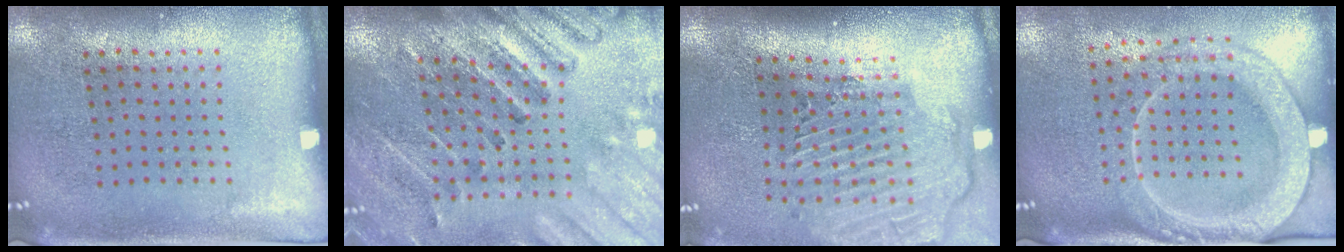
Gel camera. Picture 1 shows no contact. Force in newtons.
{"total": 2.6, "press": 2.6, "slide": 0.2}
{"total": 2.9, "press": 2.4, "slide": 1.7}
{"total": 2.4, "press": 2.2, "slide": 1.1}